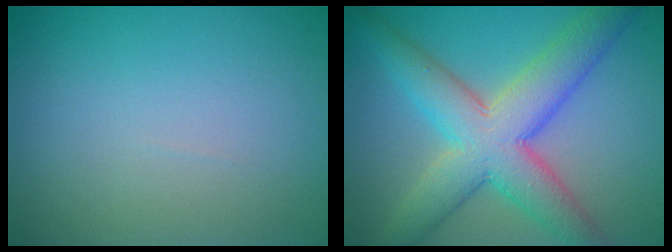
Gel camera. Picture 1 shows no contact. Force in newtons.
{"total": 8.1, "press": 8.1, "slide": 0.3}